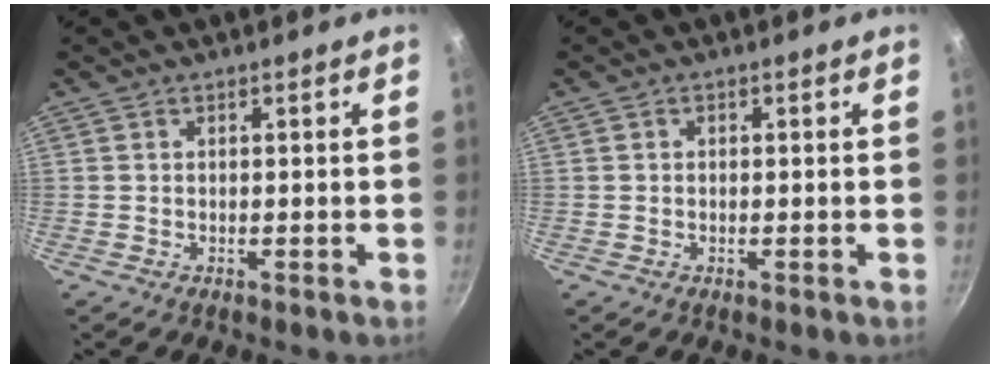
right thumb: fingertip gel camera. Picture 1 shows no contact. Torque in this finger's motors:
{"motor_torque": [0.01, -0.14, -0.24, 0.26, 0.07]}